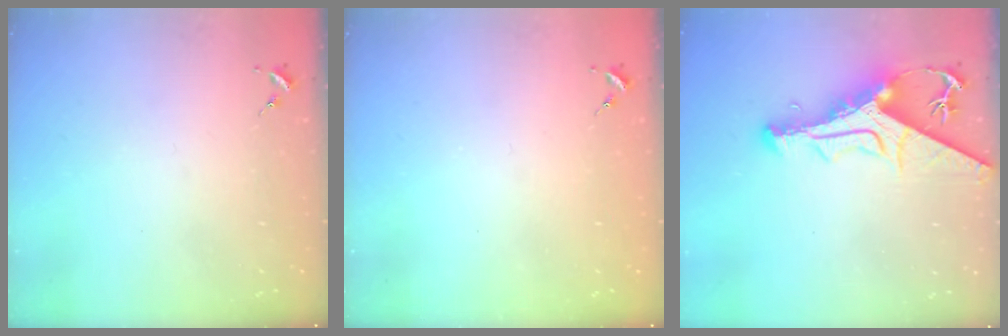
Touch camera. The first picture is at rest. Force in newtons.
{"total": 0.7, "press": 0.7, "slide": 0.0}
{"total": 13.4, "press": 13.4, "slide": 1.3}